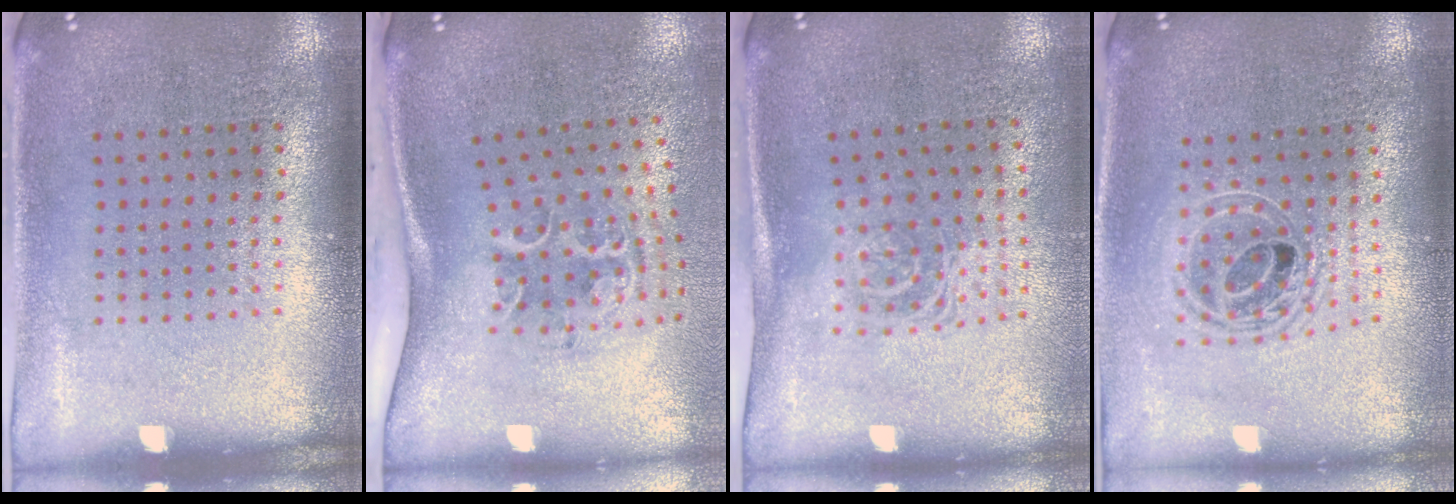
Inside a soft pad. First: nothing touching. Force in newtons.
{"total": 2.3, "press": 1.3, "slide": 1.9}
{"total": 1.6, "press": 1.1, "slide": 1.1}
{"total": 1.7, "press": 1.4, "slide": 1.0}